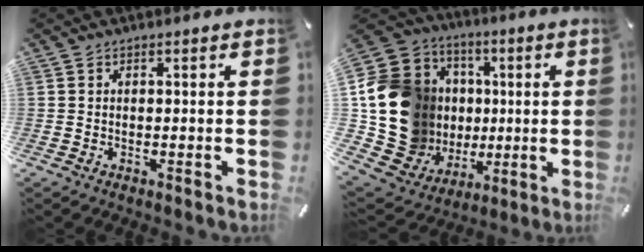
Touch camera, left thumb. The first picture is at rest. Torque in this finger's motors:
{"motor_torque": [1.53, 1.60, 2.16, 0.05, 0.52]}